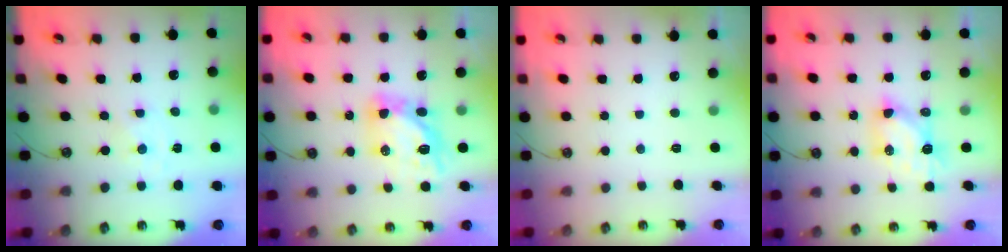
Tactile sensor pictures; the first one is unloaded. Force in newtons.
{"total": 12.3, "press": 12.2, "slide": 1.5}
{"total": 0.0}
{"total": 6.1, "press": 6.1, "slide": 0.1}